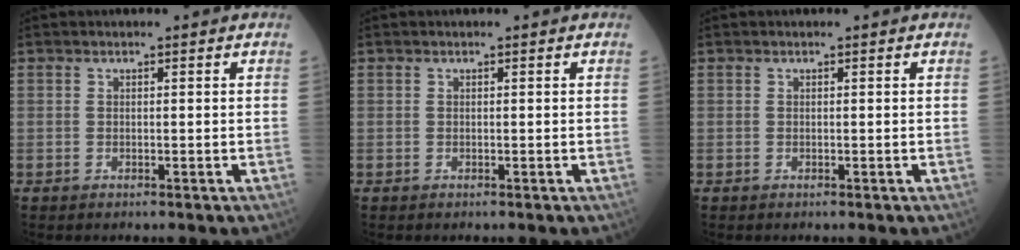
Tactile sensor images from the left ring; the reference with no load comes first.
{"total": 0.0}
{"total": 0.0}